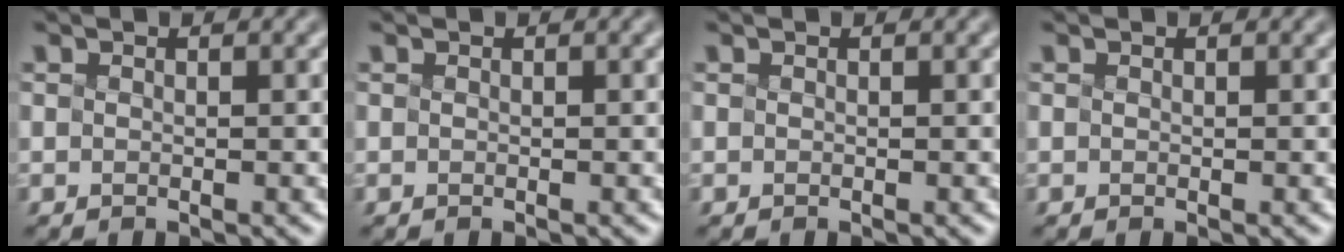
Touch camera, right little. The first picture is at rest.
{"total": 0.0}
{"total": 0.0}
{"total": 0.0}